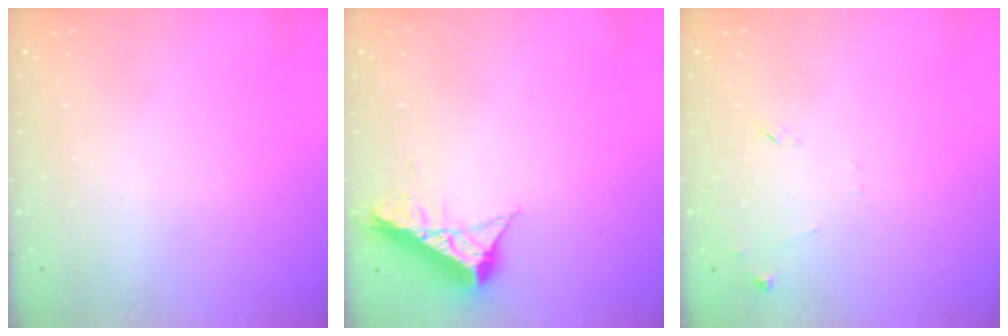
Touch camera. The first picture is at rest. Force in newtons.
{"total": 8.4, "press": 8.4, "slide": 0.4}
{"total": 6.7, "press": 6.7, "slide": 0.6}